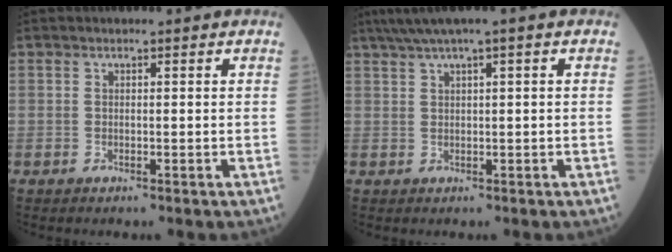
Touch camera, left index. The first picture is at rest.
{"total": 4.9, "force": [3.2, -0.5, 3.6], "torque": [-0.073, 0.029, 0.065]}